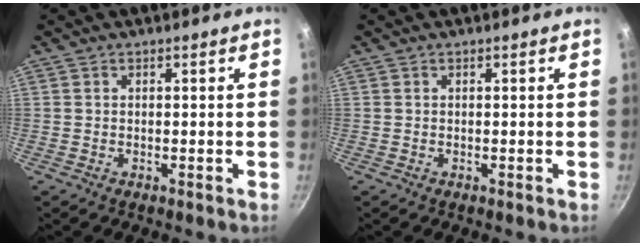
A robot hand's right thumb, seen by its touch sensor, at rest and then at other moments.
{"total": 0.0}